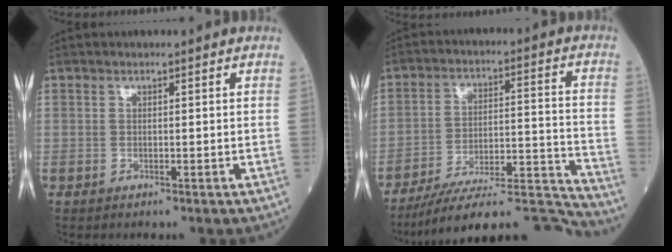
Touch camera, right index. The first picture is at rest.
{"total": 17.5, "force": [-16.8, -0.2, 5.1], "torque": [-0.063, 0.032, -0.259]}